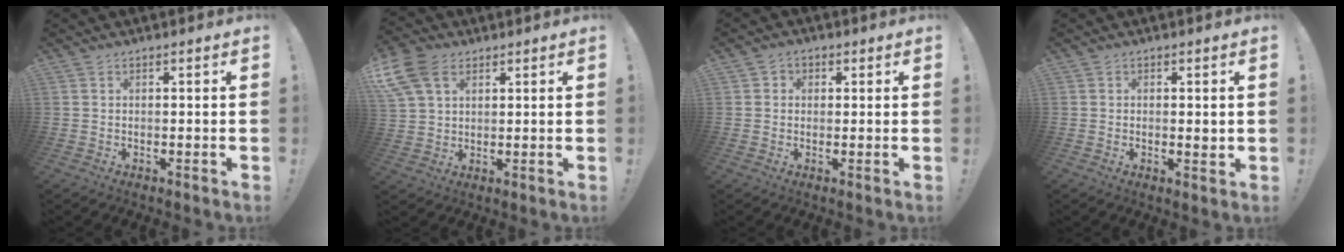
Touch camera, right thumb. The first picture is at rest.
{"total": 11.9, "force": [5.3, 7.9, 7.2], "torque": [-0.151, -0.014, 0.105]}
{"total": 2.4, "force": [0.0, 2.3, 0.9], "torque": [-0.008, 0.003, -0.001]}
{"total": 1.6, "force": [0.3, 0.8, 1.4], "torque": [-0.014, -0.005, 0.004]}